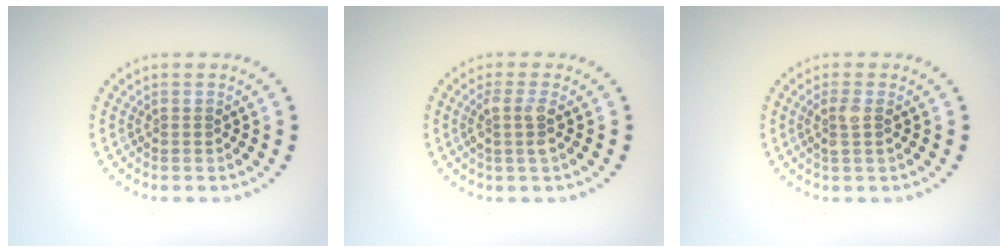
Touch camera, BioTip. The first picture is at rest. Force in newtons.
{"total": 1.9, "press": 1.6, "slide": 1.1}
{"total": 1.6, "press": 1.4, "slide": 0.9}